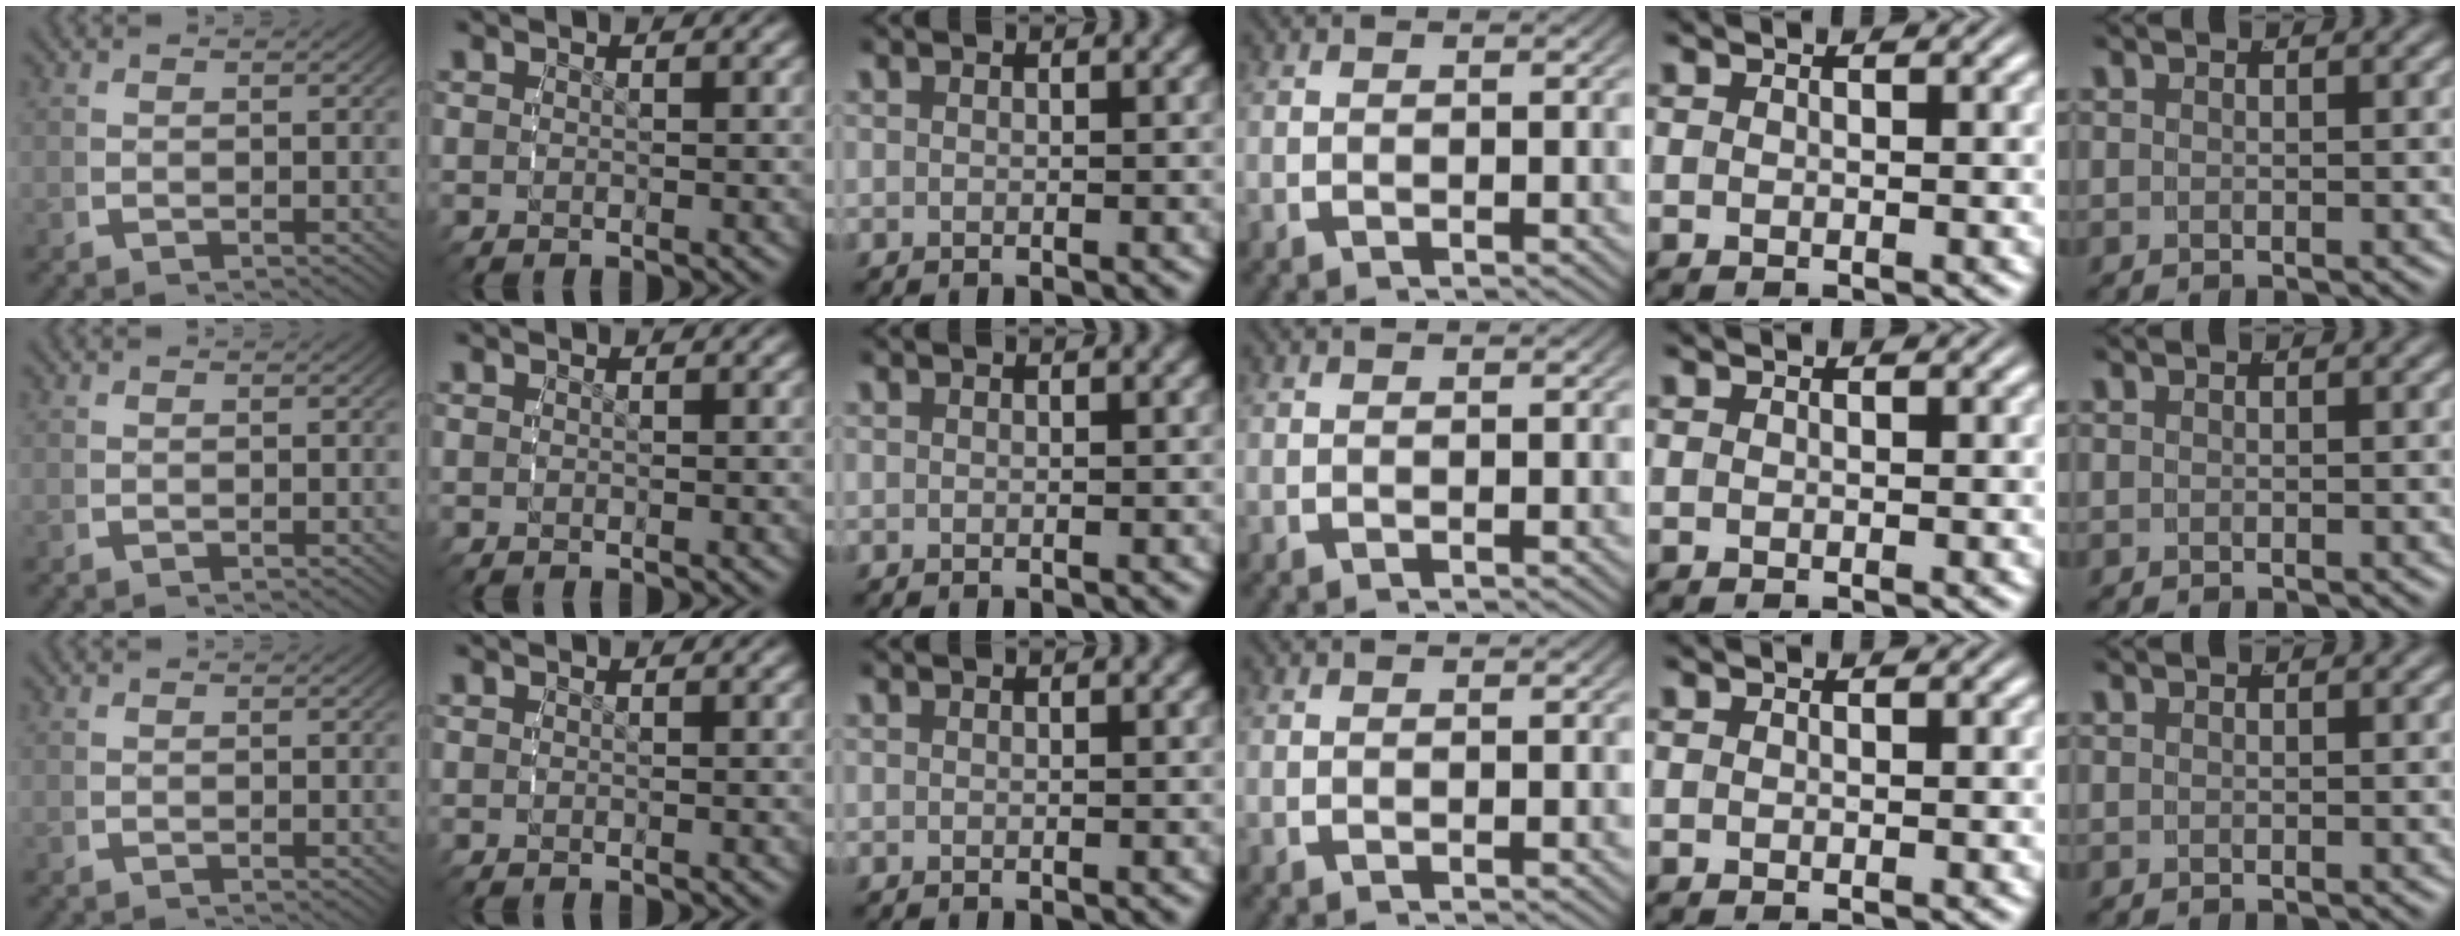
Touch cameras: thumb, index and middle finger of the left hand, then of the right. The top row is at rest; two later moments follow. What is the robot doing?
{"motion": "reach", "object": "markers"}